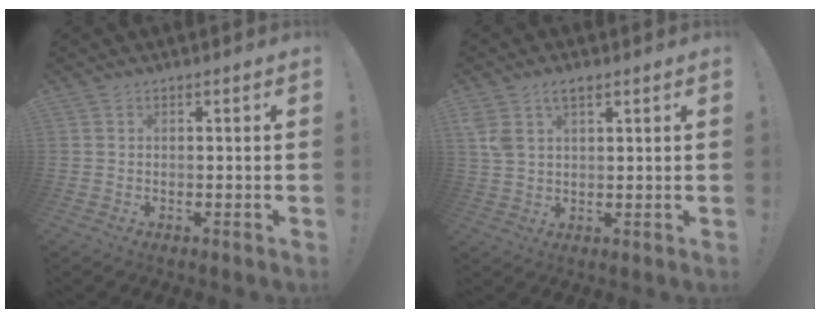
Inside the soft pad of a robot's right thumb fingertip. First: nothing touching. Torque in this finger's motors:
{"motor_torque": [0.04, 0.08, 0.43, 0.13, 0.00]}